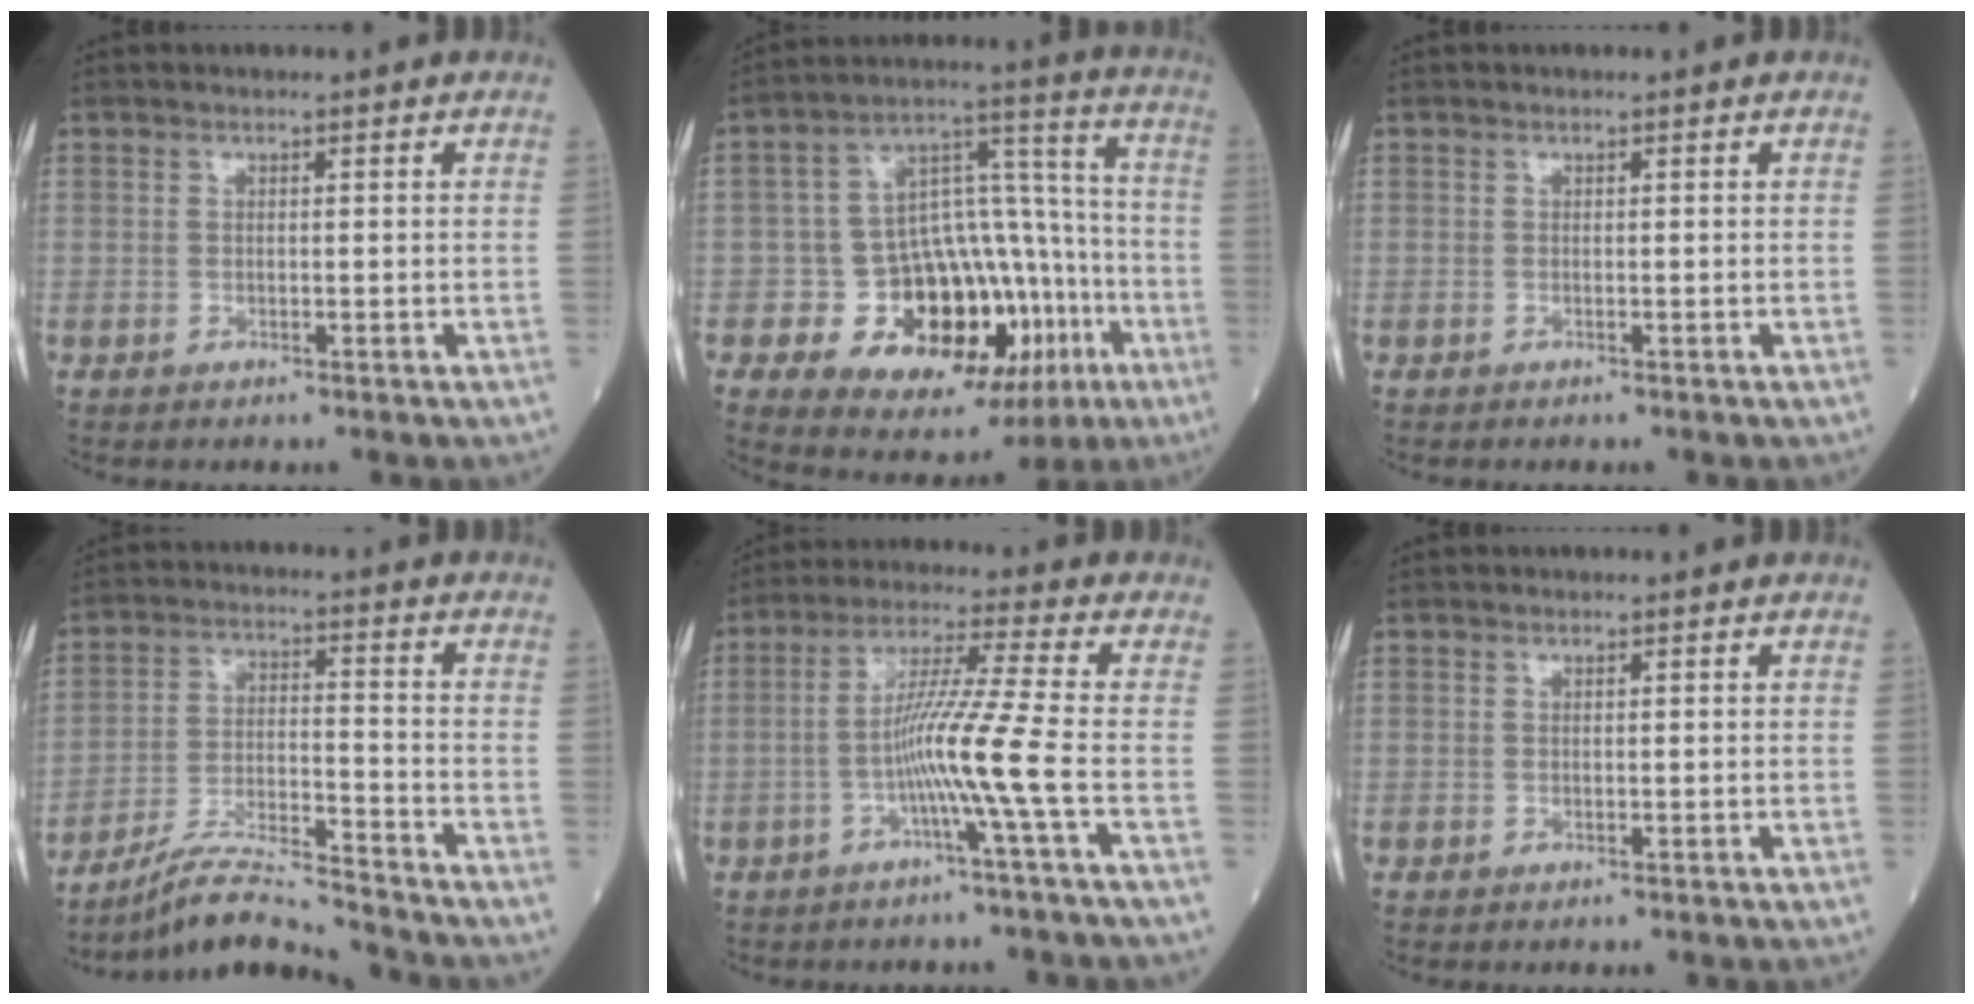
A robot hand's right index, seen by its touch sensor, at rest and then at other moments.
{"total": 18.7, "force": [-6.8, 10.6, 13.9], "torque": [-0.189, 0.042, -0.085]}
{"total": 0.0}
{"total": 9.4, "force": [-8.9, -1.2, 2.6], "torque": [-0.051, -0.002, -0.160]}
{"total": 8.5, "force": [-2.4, -2.4, 7.8], "torque": [-0.151, 0.006, -0.047]}
{"total": 0.0}